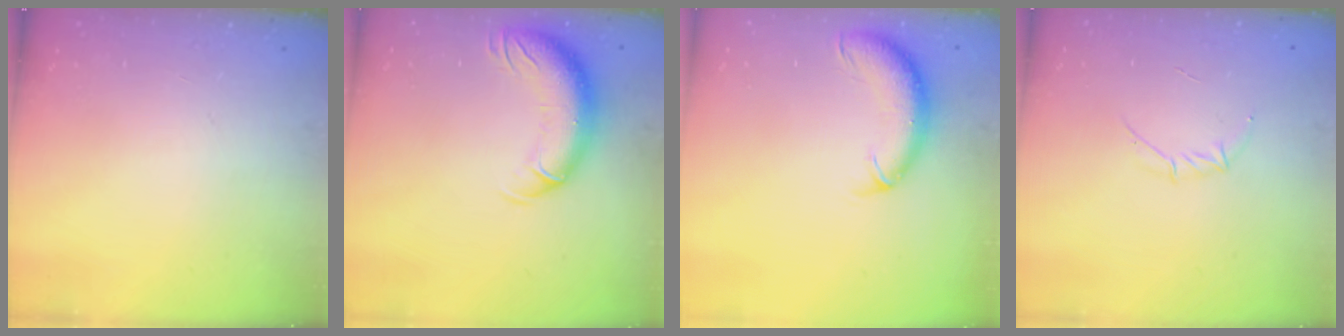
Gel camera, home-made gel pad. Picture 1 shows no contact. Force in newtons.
{"total": 13.5, "press": 13.2, "slide": 2.9}
{"total": 11.5, "press": 11.2, "slide": 2.6}
{"total": 4.1, "press": 3.9, "slide": 1.0}